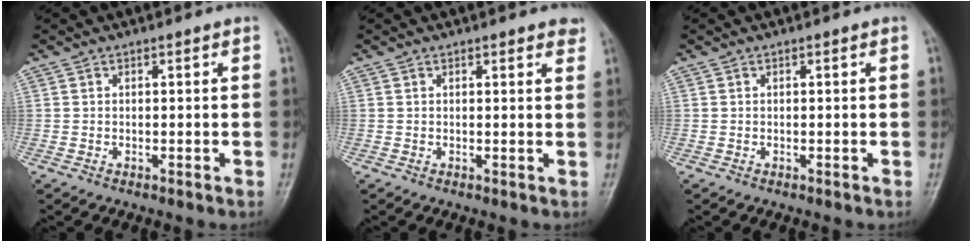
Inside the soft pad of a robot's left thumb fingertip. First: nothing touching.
{"total": 2.8, "force": [2.0, 1.0, 1.7], "torque": [-0.006, -0.001, 0.020]}
{"total": 0.0}